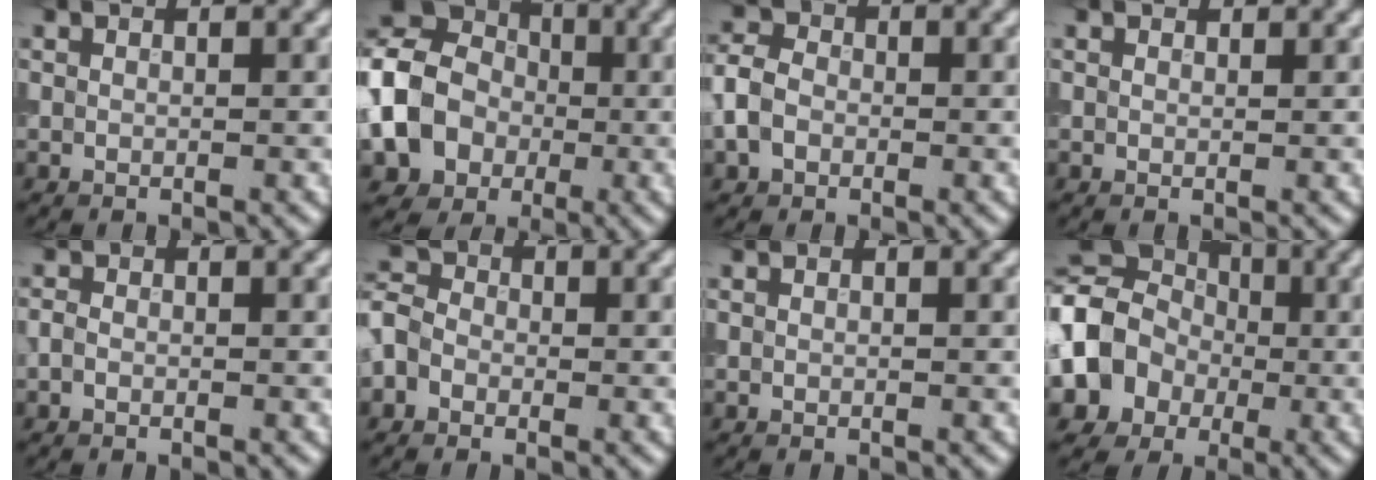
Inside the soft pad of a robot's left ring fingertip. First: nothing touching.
{"total": 11.8, "force": [-1.7, 10.0, 6.0], "torque": [-0.122, -0.010, -0.062]}
{"total": 3.5, "force": [-0.8, 2.8, 2.0], "torque": [-0.044, 0.006, -0.025]}
{"total": 0.5, "force": [0.4, 0.3, 0.1], "torque": [0.000, -0.001, 0.004]}
{"total": 0.8, "force": [-0.4, 0.6, 0.4], "torque": [-0.009, 0.000, -0.011]}
{"total": 3.6, "force": [-0.9, 3.1, 1.6], "torque": [-0.019, 0.018, -0.036]}
{"total": 0.0}
{"total": 9.4, "force": [-0.9, 8.1, 4.8], "torque": [-0.087, -0.011, -0.037]}